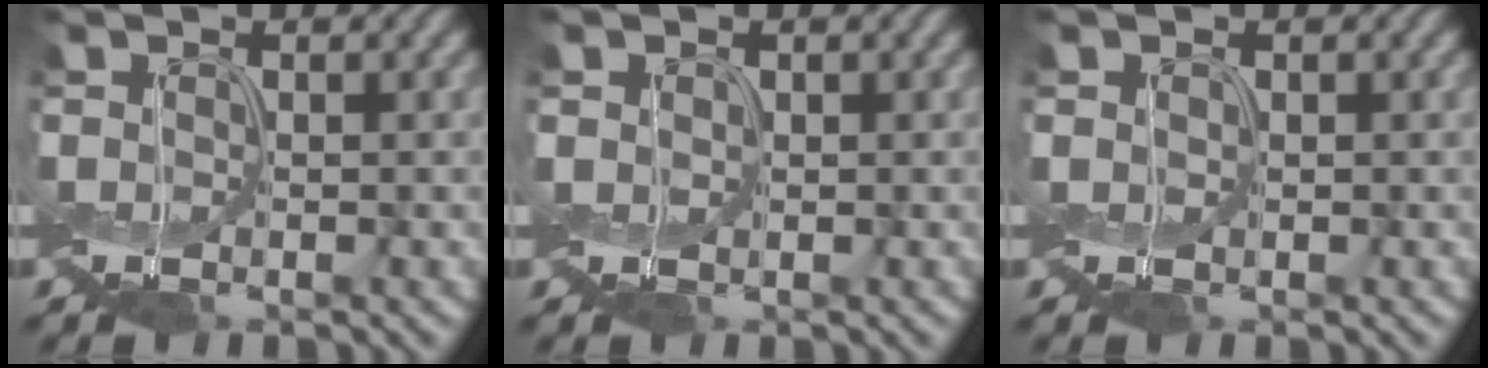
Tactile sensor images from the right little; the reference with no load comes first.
{"total": 0.9, "force": [0.1, 0.8, 0.4], "torque": [-0.012, 0.001, -0.001]}
{"total": 0.6, "force": [0.1, 0.6, 0.2], "torque": [-0.008, 0.001, 0.000]}